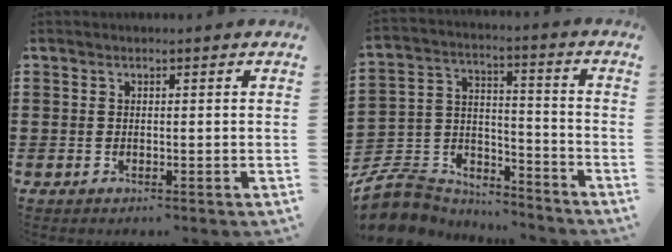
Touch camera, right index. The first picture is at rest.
{"total": 7.1, "force": [-6.5, 2.8, 0.4], "torque": [-0.031, 0.004, -0.131]}